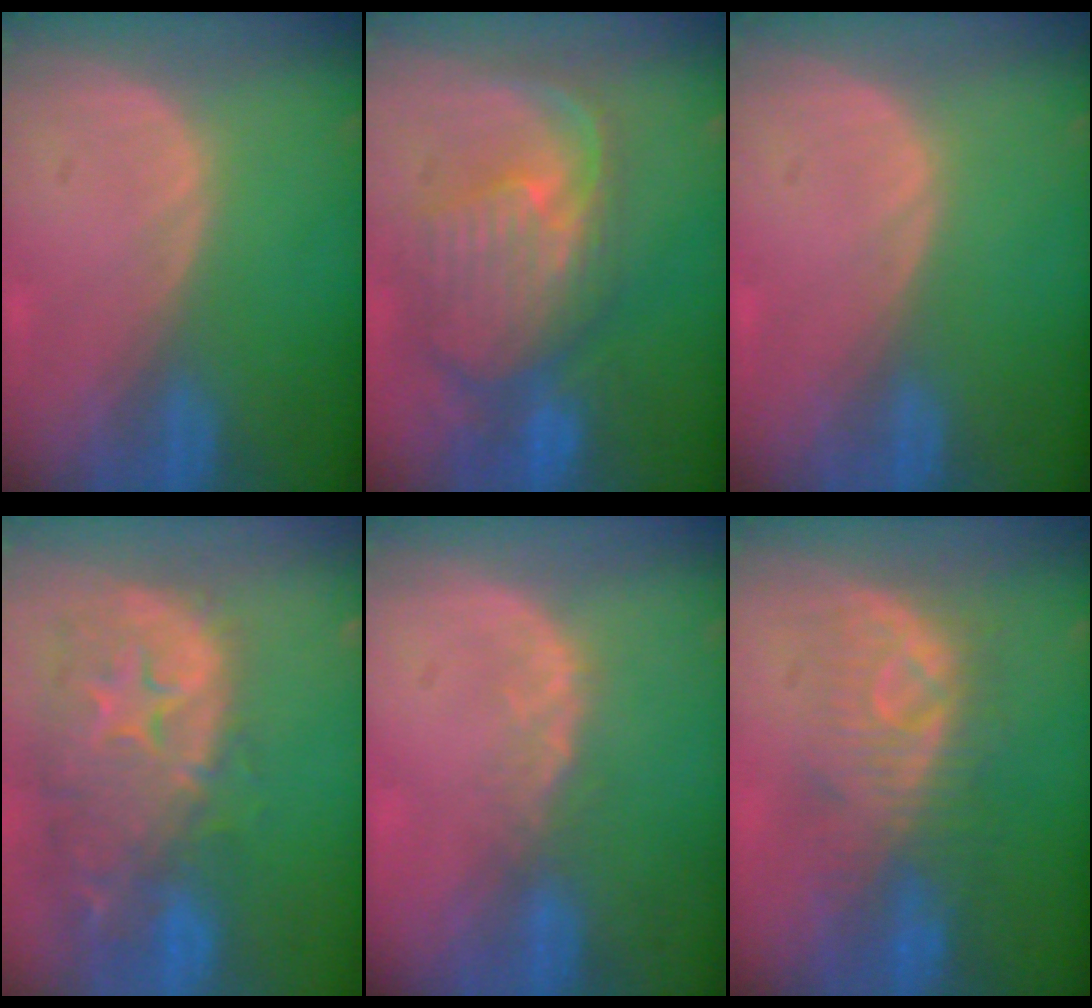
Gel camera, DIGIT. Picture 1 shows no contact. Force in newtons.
{"total": 10.9, "press": 9.6, "slide": 5.3}
{"total": 0.0}
{"total": 14.1, "press": 11.4, "slide": 8.3}
{"total": 2.6, "press": 2.1, "slide": 1.5}
{"total": 8.0, "press": 8.0, "slide": 0.6}